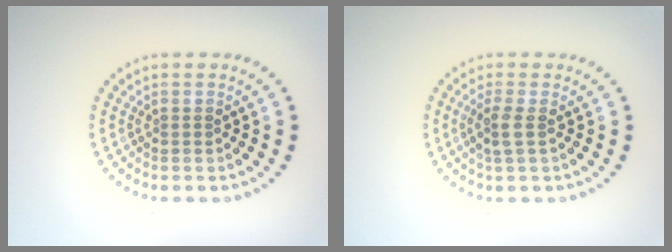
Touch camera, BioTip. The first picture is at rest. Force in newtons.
{"total": 1.6, "press": 1.4, "slide": 0.8}